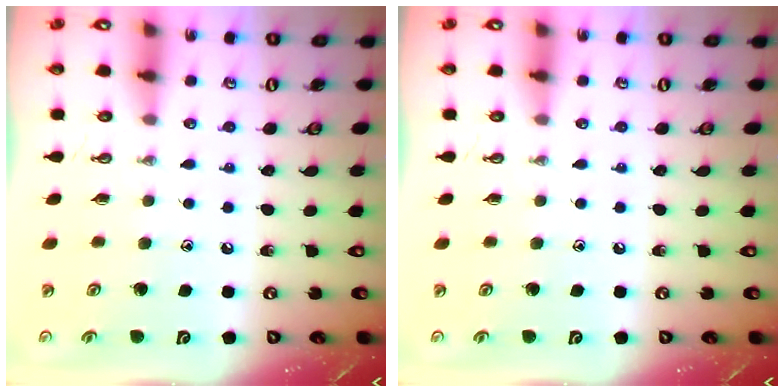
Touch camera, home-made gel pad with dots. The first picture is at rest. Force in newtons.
{"total": 0.0}